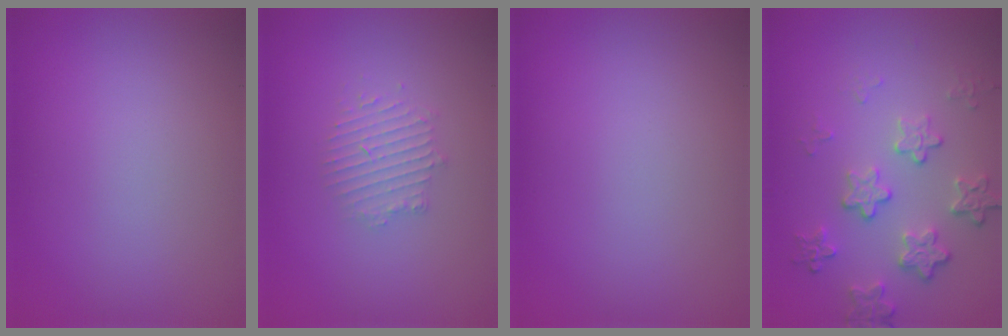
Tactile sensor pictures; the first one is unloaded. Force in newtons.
{"total": 2.1, "press": 2.1, "slide": 0.4}
{"total": 0.0}
{"total": 4.1, "press": 3.1, "slide": 2.6}